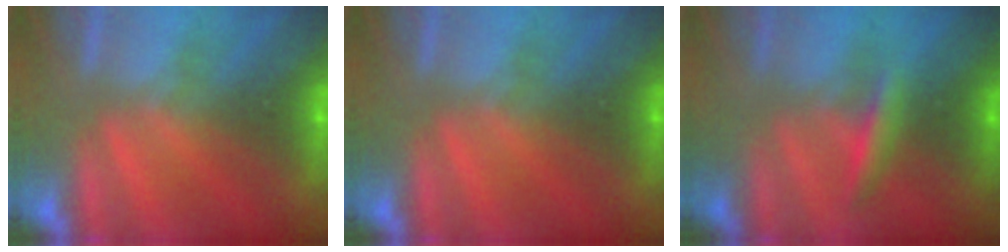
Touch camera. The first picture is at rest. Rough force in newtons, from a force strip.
{"total": 0.0}
{"total": 2.8}